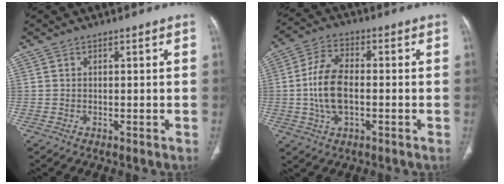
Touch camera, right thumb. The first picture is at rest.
{"total": 9.8, "force": [-1.0, 5.3, 8.2], "torque": [-0.166, 0.014, -0.023]}